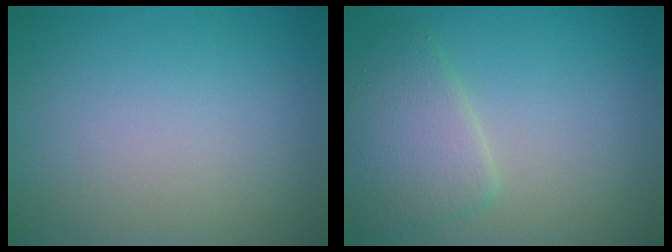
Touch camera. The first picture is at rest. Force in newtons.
{"total": 3.7, "press": 3.7, "slide": 0.2}